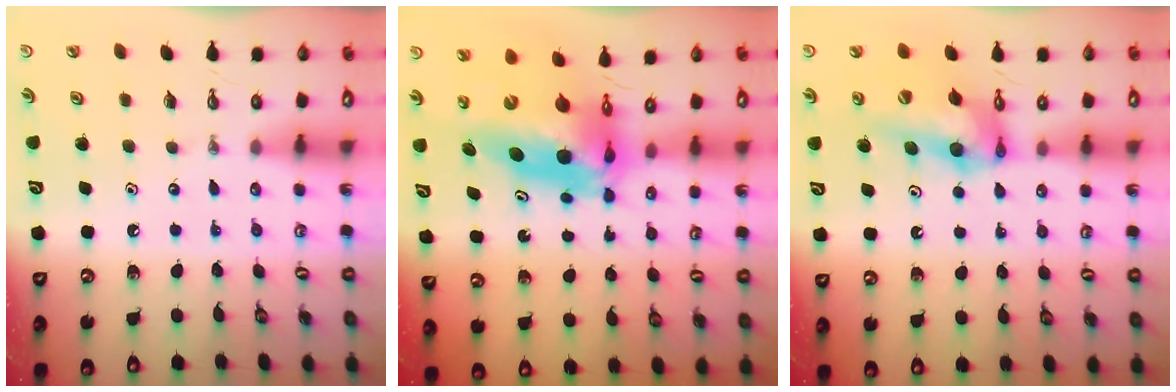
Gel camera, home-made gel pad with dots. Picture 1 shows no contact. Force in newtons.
{"total": 11.1, "press": 11.1, "slide": 0.9}
{"total": 13.5, "press": 13.0, "slide": 3.6}